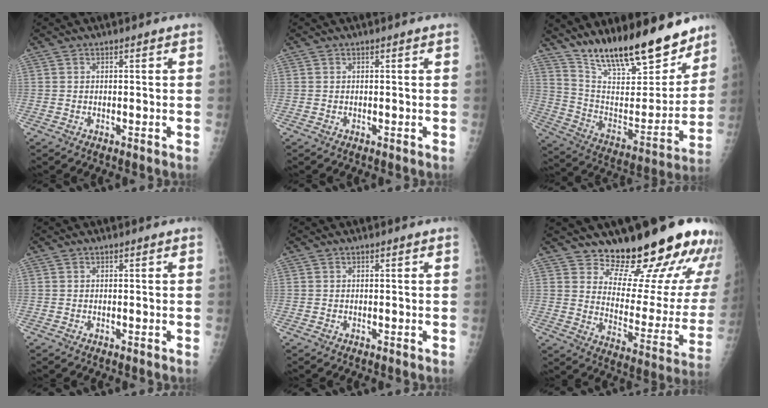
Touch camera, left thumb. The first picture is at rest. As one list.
[{"total": 0.0}, {"total": 24.1, "force": [18.6, 7.5, 13.3], "torque": [-0.171, -0.089, 0.311]}, {"total": 0.0}, {"total": 0.0}, {"total": 19.7, "force": [16.4, 5.7, 9.2], "torque": [-0.082, -0.151, 0.224]}]